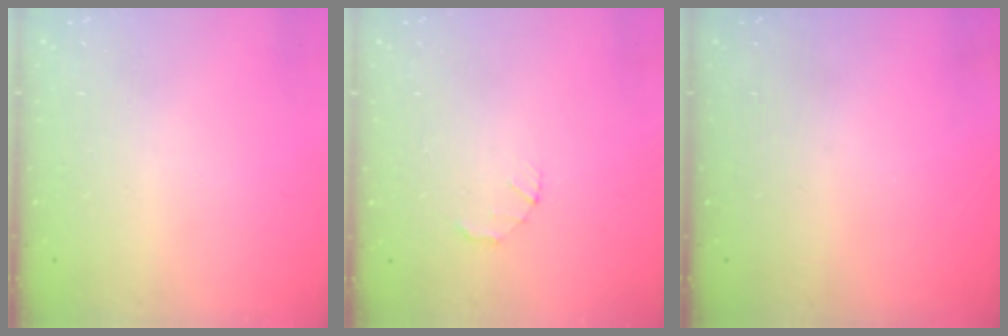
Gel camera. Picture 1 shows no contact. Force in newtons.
{"total": 1.4, "press": 1.3, "slide": 0.3}
{"total": 0.0}